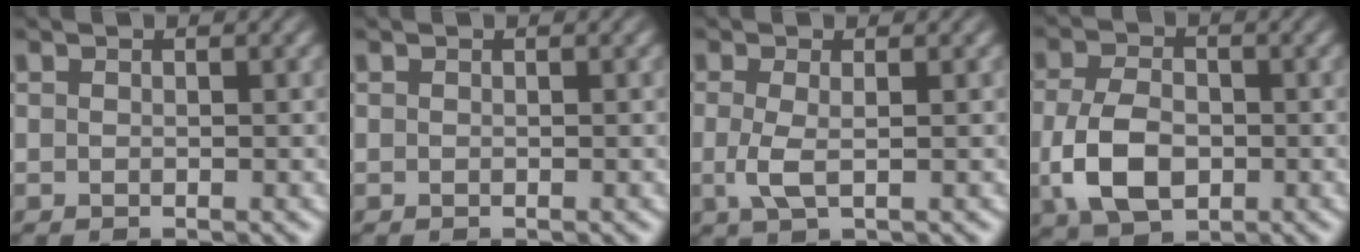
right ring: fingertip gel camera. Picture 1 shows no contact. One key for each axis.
{"total": 0.0}
{"total": 2.1, "fx": -0.4, "fy": 0.6, "fz": 2.0, "tx": -0.058, "ty": -0.018, "tz": 0.002}
{"total": 5.5, "fx": -1.0, "fy": 3.8, "fz": 3.8, "tx": -0.092, "ty": -0.020, "tz": -0.004}